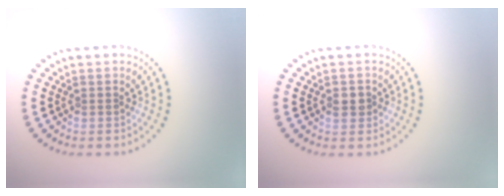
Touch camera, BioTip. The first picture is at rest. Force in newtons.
{"total": 1.4, "press": 1.4, "slide": 0.2}